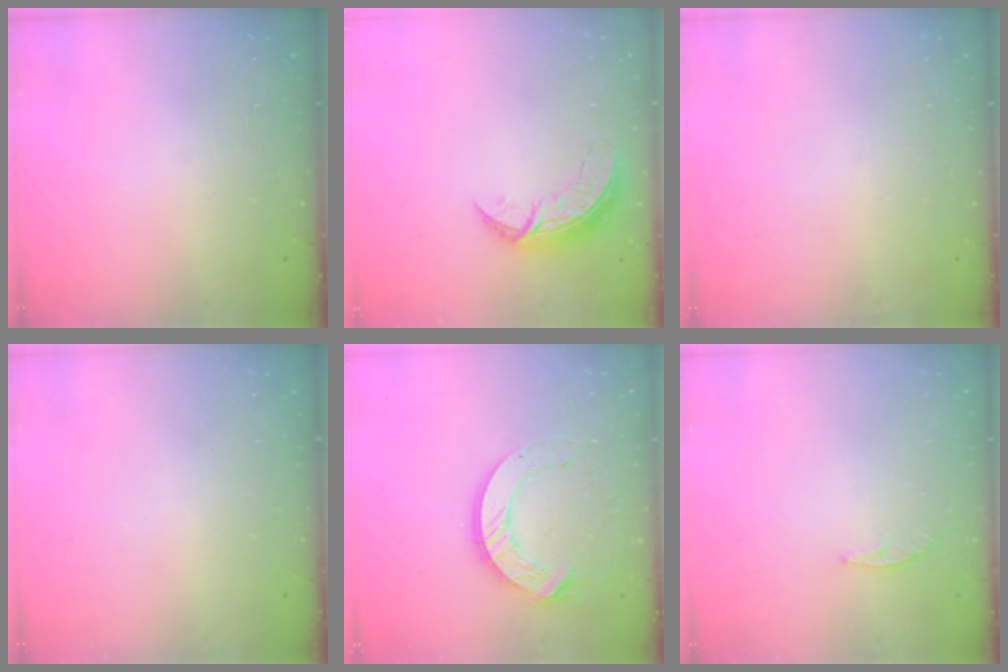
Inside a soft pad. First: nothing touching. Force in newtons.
{"total": 7.1, "press": 7.0, "slide": 0.4}
{"total": 0.0}
{"total": 0.0}
{"total": 11.6, "press": 11.6, "slide": 1.2}
{"total": 3.5, "press": 3.5, "slide": 0.4}